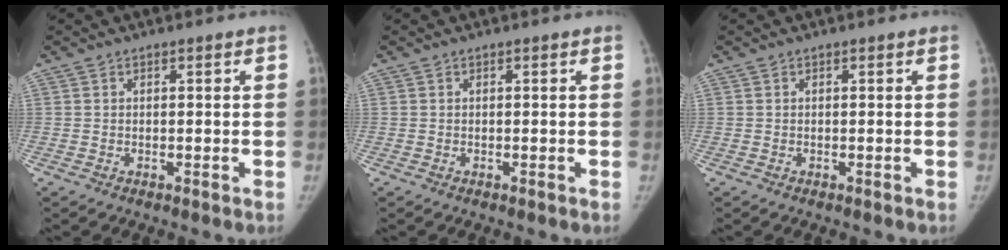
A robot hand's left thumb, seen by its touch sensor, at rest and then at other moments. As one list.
[{"total": 0.0}, {"total": 0.0}]